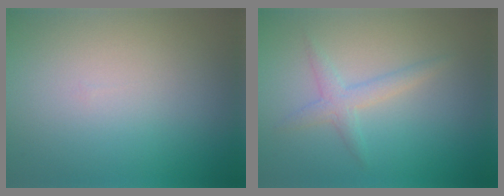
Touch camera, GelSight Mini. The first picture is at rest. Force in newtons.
{"total": 1.9, "press": 1.9, "slide": 0.1}